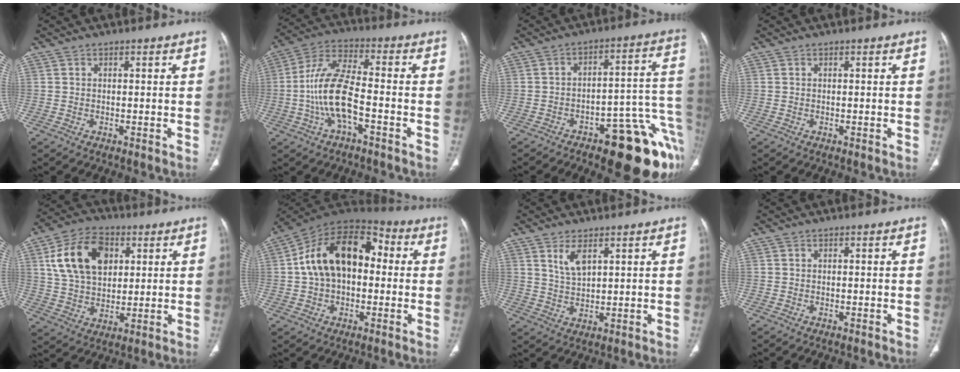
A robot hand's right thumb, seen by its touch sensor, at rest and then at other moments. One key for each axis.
{"total": 12.5, "fx": -3.2, "fy": 4.5, "fz": 11.2, "tx": -0.240, "ty": 0.039, "tz": -0.063}
{"total": 21.1, "fx": -10.6, "fy": 8.0, "fz": 16.4, "tx": -0.115, "ty": 0.078, "tz": -0.139}
{"total": 0.0}
{"total": 15.6, "fx": 4.9, "fy": 10.4, "fz": 10.4, "tx": -0.168, "ty": -0.001, "tz": 0.092}
{"total": 18.7, "fx": 1.6, "fy": 12.0, "fz": 14.2, "tx": -0.220, "ty": 0.043, "tz": 0.020}
{"total": 4.6, "fx": 2.5, "fy": 1.8, "fz": 3.3, "tx": -0.064, "ty": -0.017, "tz": 0.058}
{"total": 0.0}